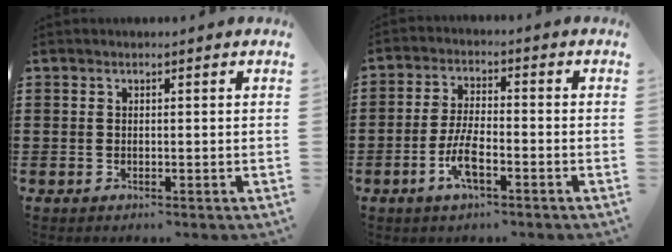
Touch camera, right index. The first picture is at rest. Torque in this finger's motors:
{"motor_torque": [1.17, -0.69, 0.95, 0.21]}